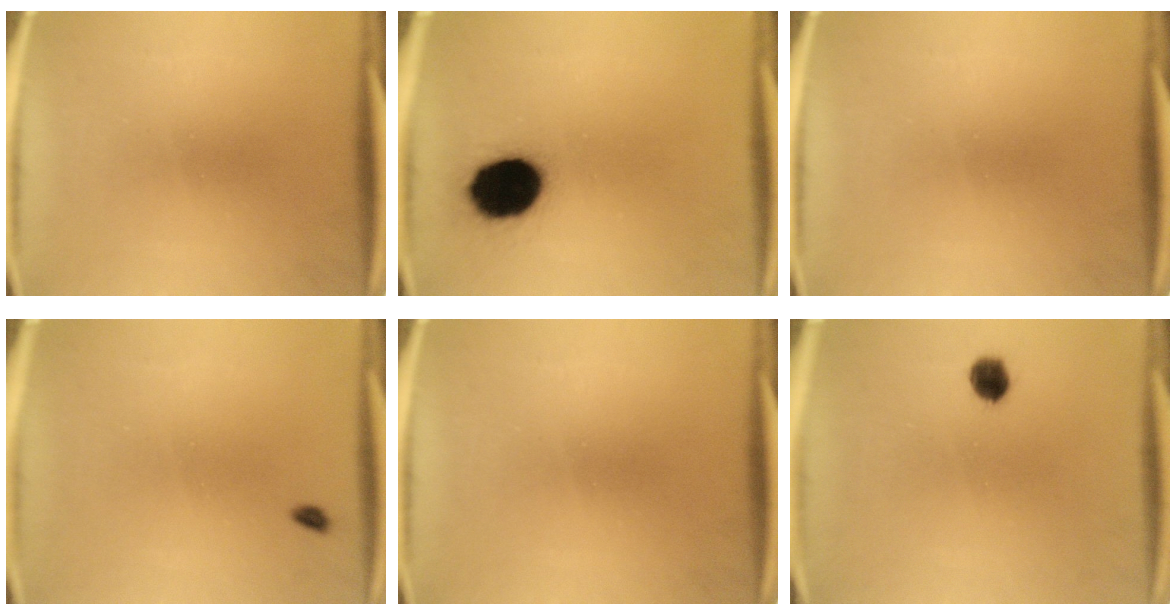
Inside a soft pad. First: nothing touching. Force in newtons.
{"total": 15.9}
{"total": 0.0}
{"total": 1.1}
{"total": 0.0}
{"total": 3.6}